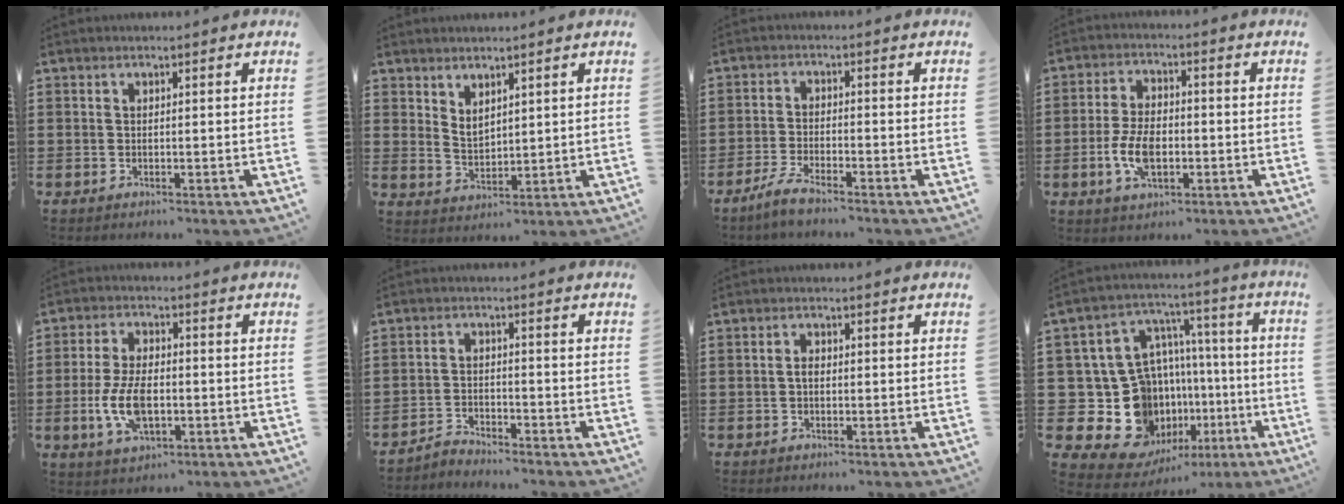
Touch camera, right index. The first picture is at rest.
{"total": 3.0, "force": [2.4, 1.5, 0.9], "torque": [-0.025, 0.004, 0.046]}
{"total": 3.4, "force": [-3.0, 0.1, 1.5], "torque": [-0.049, -0.004, -0.065]}
{"total": 7.0, "force": [-1.8, 3.8, 5.6], "torque": [-0.130, 0.002, -0.037]}
{"total": 8.2, "force": [-1.7, 4.3, 6.8], "torque": [-0.156, 0.001, -0.037]}
{"total": 2.6, "force": [-2.6, 0.3, -0.1], "torque": [-0.006, 0.004, -0.056]}
{"total": 1.6, "force": [-0.2, 0.9, 1.3], "torque": [-0.025, 0.004, -0.004]}
{"total": 19.6, "force": [-4.6, 16.6, 9.5], "torque": [-0.219, -0.014, -0.035]}